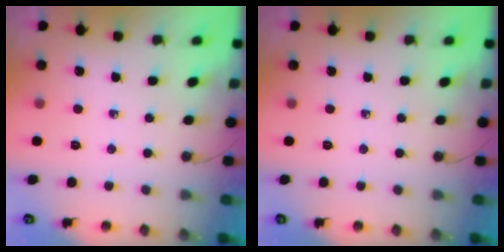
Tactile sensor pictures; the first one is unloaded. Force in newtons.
{"total": 0.0}